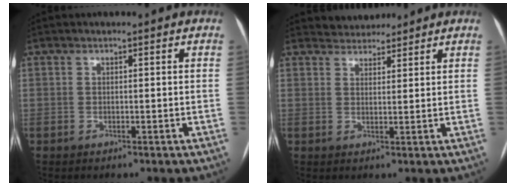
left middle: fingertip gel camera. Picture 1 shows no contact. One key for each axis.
{"total": 3.6, "fx": 3.4, "fy": 1.1, "fz": 0.0, "tx": -0.001, "ty": 0.017, "tz": 0.057}